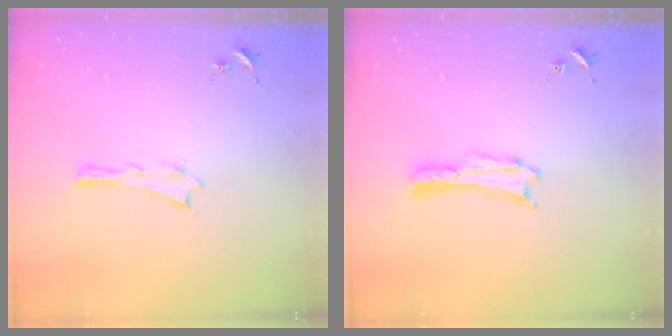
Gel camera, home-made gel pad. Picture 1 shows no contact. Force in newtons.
{"total": 0.0}